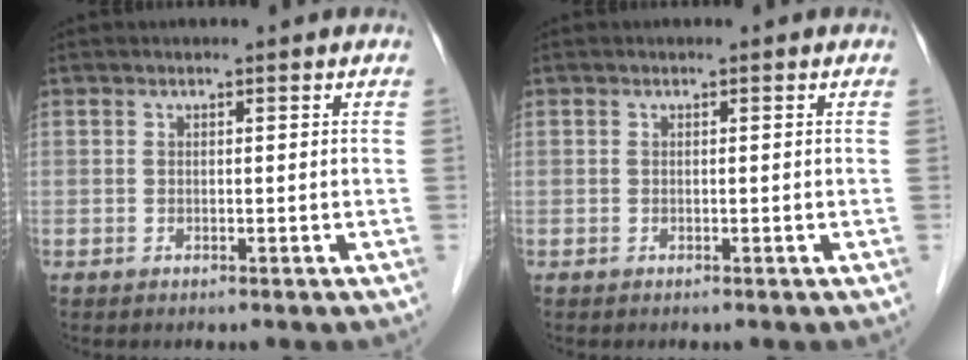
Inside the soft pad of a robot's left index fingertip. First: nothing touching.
{"total": 0.0}